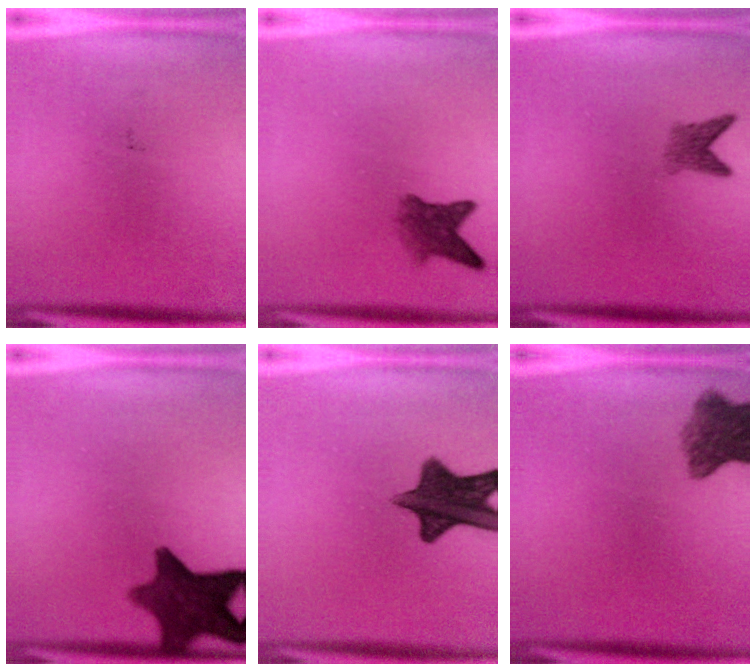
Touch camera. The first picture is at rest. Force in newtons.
{"total": 4.0}
{"total": 2.4}
{"total": 11.2}
{"total": 11.7}
{"total": 6.8}